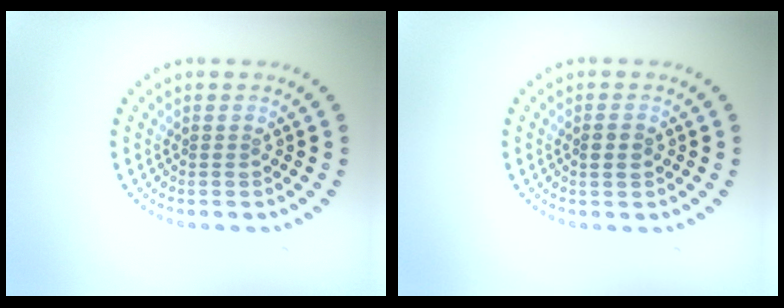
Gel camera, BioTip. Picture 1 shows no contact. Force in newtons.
{"total": 1.4, "press": 1.3, "slide": 0.4}